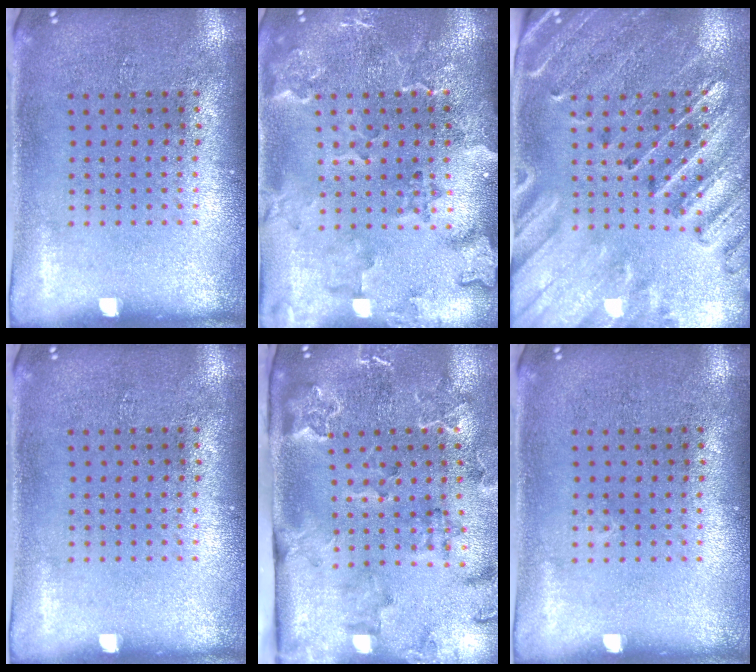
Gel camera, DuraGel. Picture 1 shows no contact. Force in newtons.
{"total": 2.3, "press": 2.2, "slide": 0.8}
{"total": 2.9, "press": 2.7, "slide": 0.9}
{"total": 0.0}
{"total": 2.3, "press": 2.3, "slide": 0.4}
{"total": 0.0}